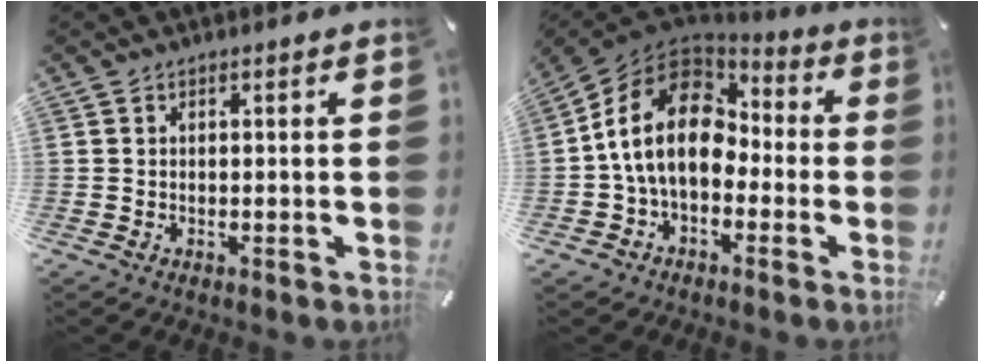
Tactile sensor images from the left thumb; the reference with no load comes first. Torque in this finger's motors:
{"motor_torque": [2.36, 2.65, 2.33, 0.01, 0.61]}